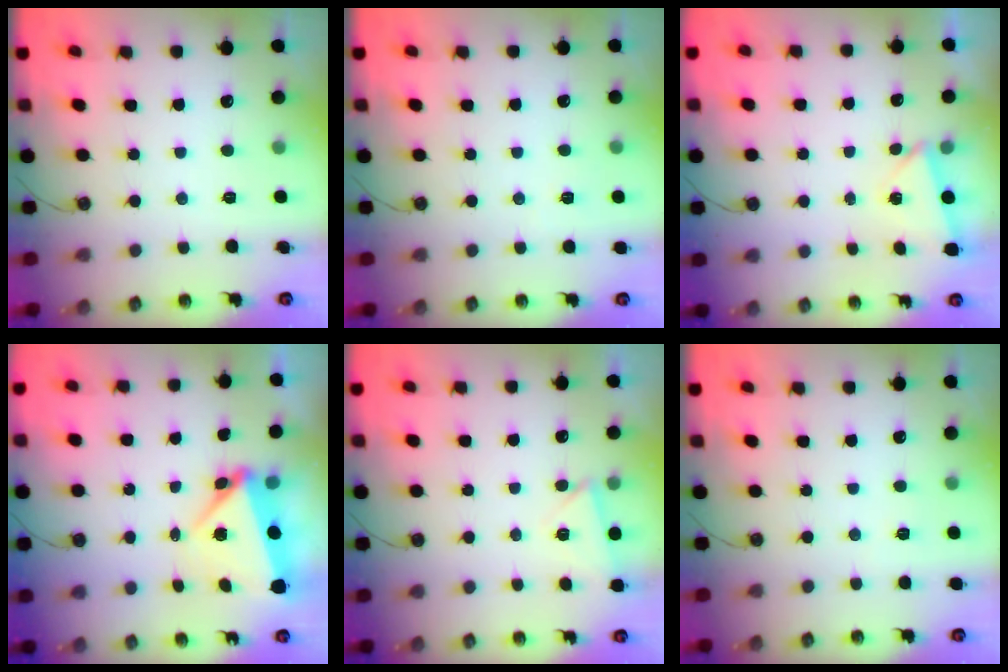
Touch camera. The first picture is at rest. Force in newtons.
{"total": 2.2, "press": 2.1, "slide": 0.7}
{"total": 2.7, "press": 2.1, "slide": 1.8}
{"total": 6.0, "press": 5.8, "slide": 1.5}
{"total": 3.4, "press": 3.3, "slide": 0.8}
{"total": 2.5, "press": 1.2, "slide": 2.2}